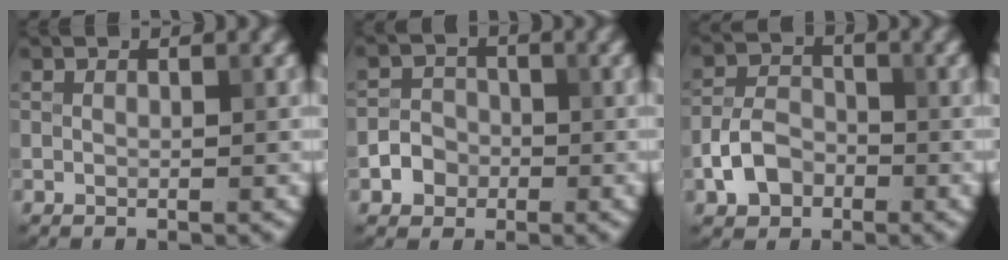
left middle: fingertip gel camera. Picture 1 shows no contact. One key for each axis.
{"total": 2.3, "fx": -0.9, "fy": 2.0, "fz": 0.6, "tx": 0.001, "ty": 0.004, "tz": -0.021}
{"total": 3.7, "fx": -1.7, "fy": 2.6, "fz": 2.0, "tx": -0.036, "ty": 0.004, "tz": -0.037}